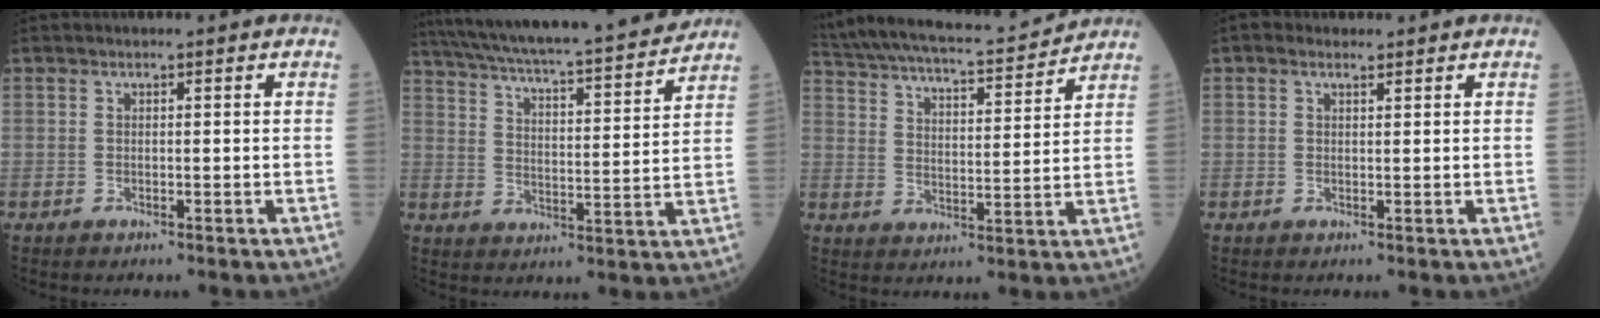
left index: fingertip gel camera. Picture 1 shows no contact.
{"total": 21.6, "force": [19.3, 1.3, 9.6], "torque": [-0.167, -0.005, 0.280]}
{"total": 17.2, "force": [15.4, 3.0, 7.1], "torque": [-0.138, 0.027, 0.240]}
{"total": 1.3, "force": [0.9, 0.7, 0.7], "torque": [-0.020, 0.009, 0.014]}